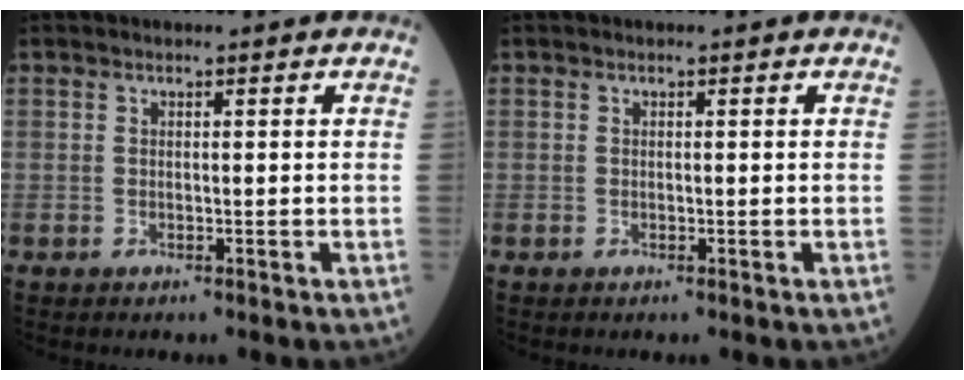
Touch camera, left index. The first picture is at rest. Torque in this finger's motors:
{"motor_torque": [-0.15, 0.10, 0.00, -0.01]}